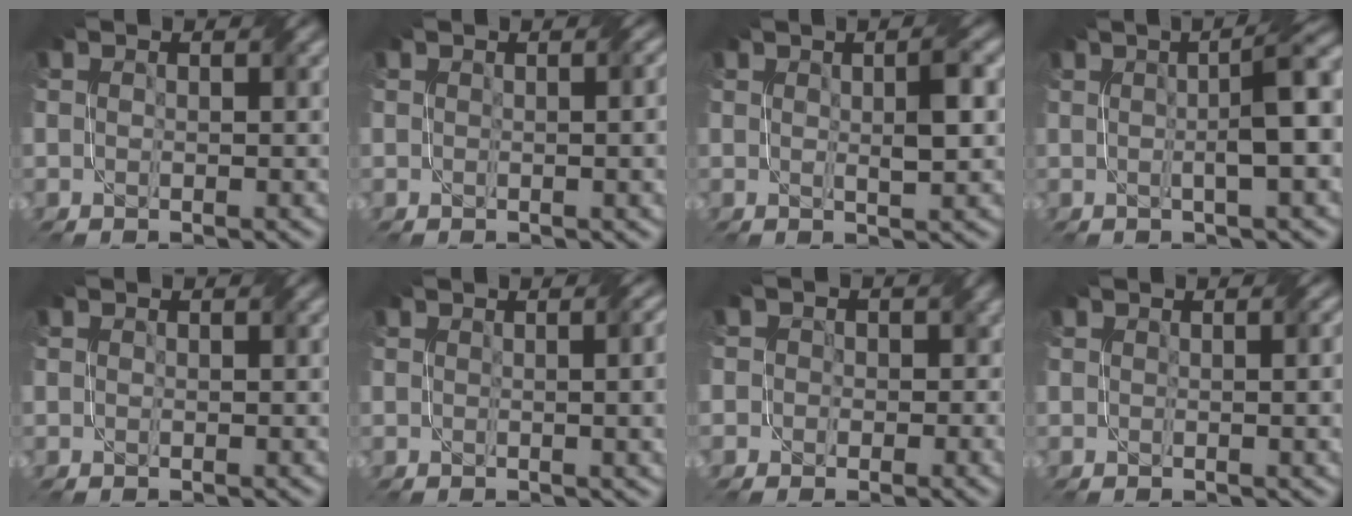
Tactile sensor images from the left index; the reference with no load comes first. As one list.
[{"total": 2.9, "force": [0.3, 1.0, 2.7], "torque": [-0.023, 0.008, 0.006]}, {"total": 2.8, "force": [0.6, 0.4, 2.7], "torque": [-0.041, 0.002, 0.011]}, {"total": 6.1, "force": [0.7, 1.1, 5.9], "torque": [-0.073, 0.016, 0.005]}, {"total": 0.0}, {"total": 5.3, "force": [0.7, 2.2, 4.7], "torque": [-0.024, 0.012, 0.011]}, {"total": 4.0, "force": [0.3, 3.7, 1.5], "torque": [0.003, 0.017, -0.030]}, {"total": 2.7, "force": [0.4, 1.0, 2.5], "torque": [-0.022, 0.006, 0.006]}]